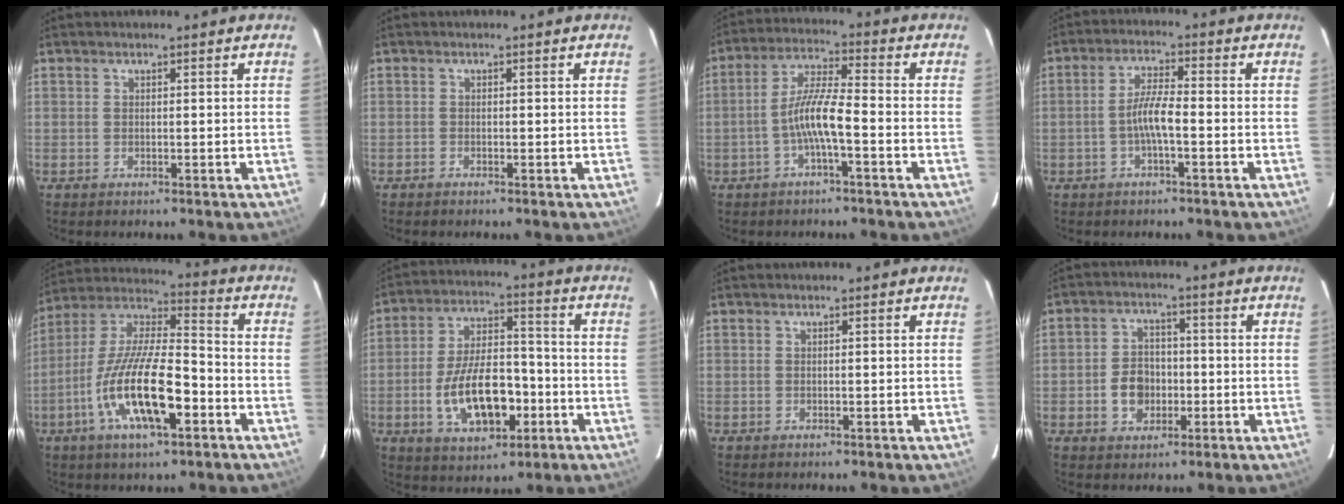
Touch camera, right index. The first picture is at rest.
{"total": 0.5, "force": [-0.5, 0.0, 0.0], "torque": [-0.004, 0.000, -0.010]}
{"total": 7.1, "force": [-2.7, 0.5, 6.6], "torque": [-0.140, 0.012, -0.051]}
{"total": 4.7, "force": [-1.7, 0.4, 4.4], "torque": [-0.088, 0.008, -0.033]}
{"total": 18.0, "force": [-6.9, 5.6, 15.6], "torque": [-0.312, -0.015, -0.131]}
{"total": 14.6, "force": [-4.6, 7.5, 11.7], "torque": [-0.227, 0.009, -0.064]}
{"total": 0.0}
{"total": 6.5, "force": [-1.7, 5.4, 3.3], "torque": [-0.068, 0.017, -0.022]}